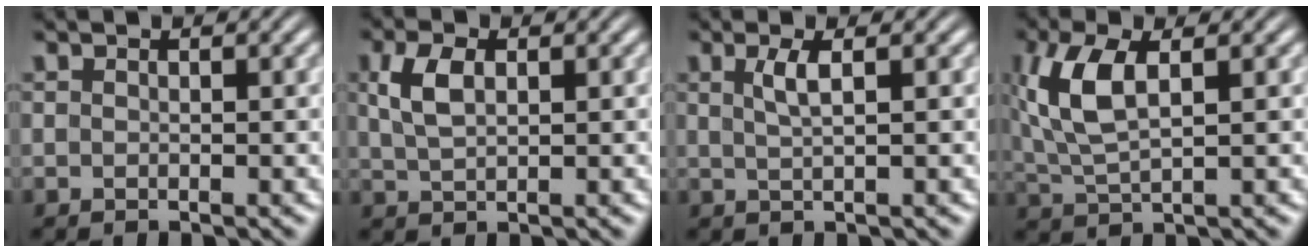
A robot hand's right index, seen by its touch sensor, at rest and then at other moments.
{"total": 2.7, "force": [0.7, 1.3, 2.3], "torque": [-0.049, -0.003, 0.019]}
{"total": 1.7, "force": [0.4, -0.2, 1.7], "torque": [-0.030, -0.004, 0.014]}
{"total": 5.2, "force": [1.4, 2.4, 4.4], "torque": [-0.108, -0.007, 0.036]}